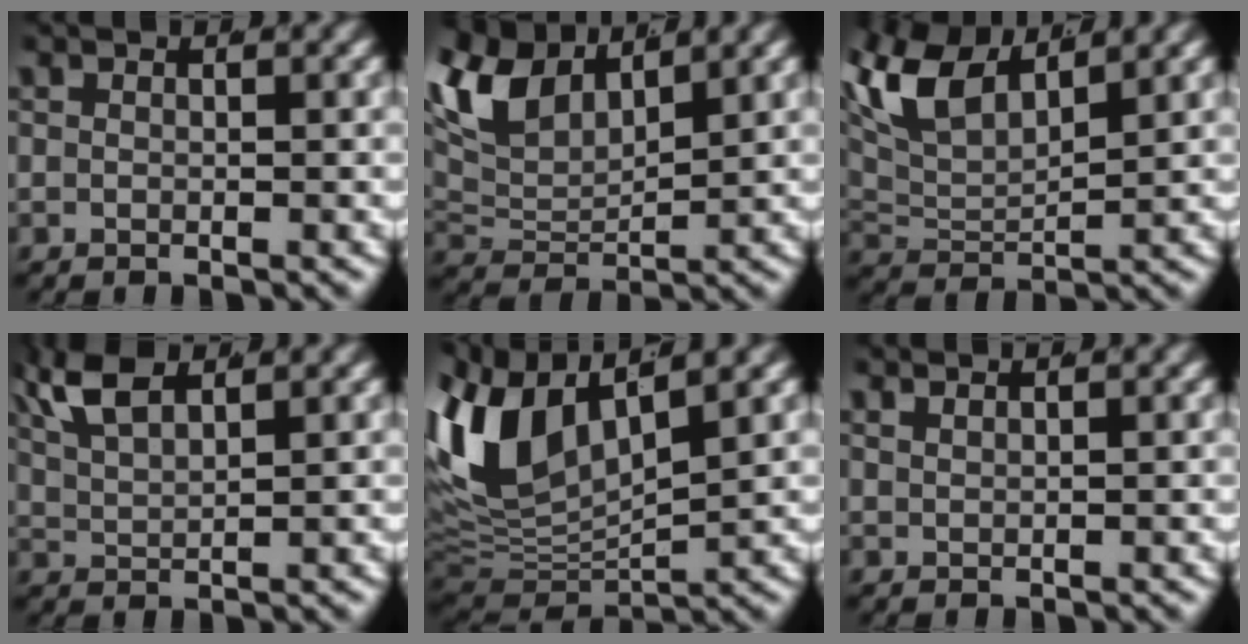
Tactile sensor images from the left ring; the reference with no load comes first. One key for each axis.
{"total": 9.0, "fx": 3.6, "fy": 5.7, "fz": 5.9, "tx": -0.143, "ty": -0.012, "tz": 0.071}
{"total": 8.8, "fx": 3.1, "fy": 6.0, "fz": 5.7, "tx": -0.152, "ty": -0.017, "tz": 0.060}
{"total": 4.1, "fx": 3.0, "fy": 1.5, "fz": 2.4, "tx": -0.064, "ty": -0.006, "tz": 0.063}
{"total": 10.1, "fx": 2.8, "fy": 6.1, "fz": 7.6, "tx": -0.167, "ty": 0.001, "tz": 0.051}
{"total": 1.4, "fx": 1.2, "fy": -0.5, "fz": 0.1, "tx": 0.001, "ty": 0.001, "tz": 0.026}